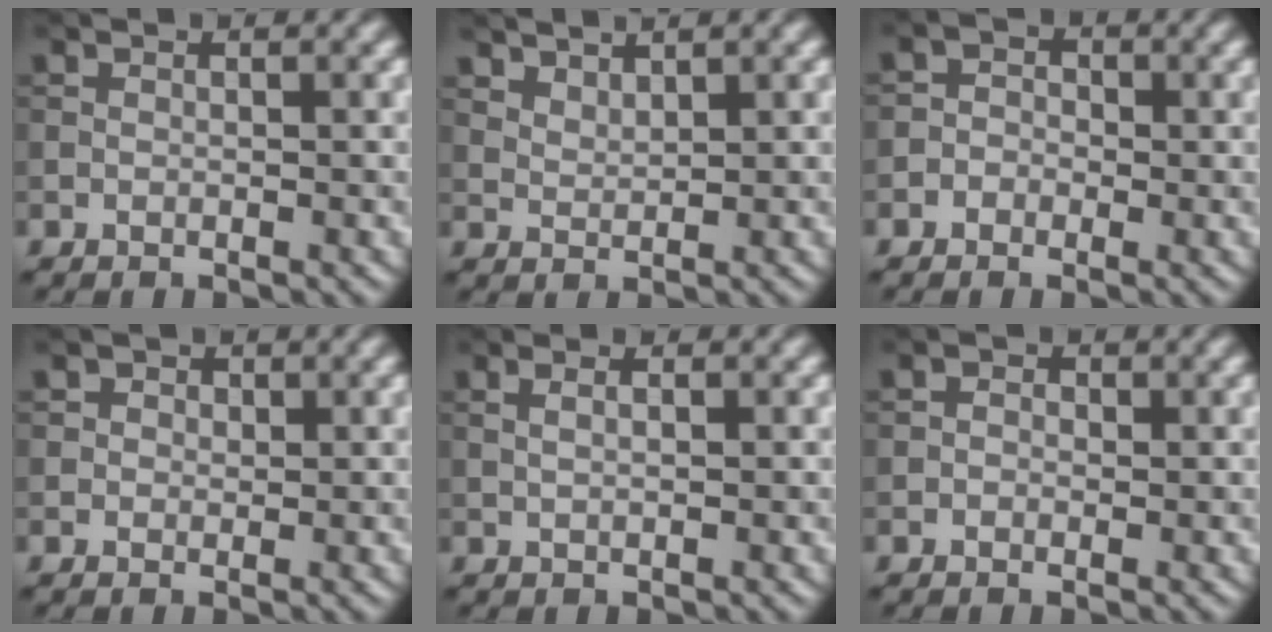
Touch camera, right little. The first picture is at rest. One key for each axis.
{"total": 2.0, "fx": 1.8, "fy": 0.5, "fz": 0.7, "tx": -0.013, "ty": -0.002, "tz": 0.040}
{"total": 1.9, "fx": -0.4, "fy": 1.8, "fz": 0.6, "tx": 0.007, "ty": 0.006, "tz": -0.026}
{"total": 1.6, "fx": 0.6, "fy": 1.4, "fz": 0.5, "tx": -0.007, "ty": -0.003, "tz": 0.005}
{"total": 1.6, "fx": 0.7, "fy": 0.7, "fz": 1.3, "tx": -0.017, "ty": -0.003, "tz": 0.004}
{"total": 1.1, "fx": 0.1, "fy": 1.0, "fz": 0.6, "tx": -0.006, "ty": -0.003, "tz": -0.007}